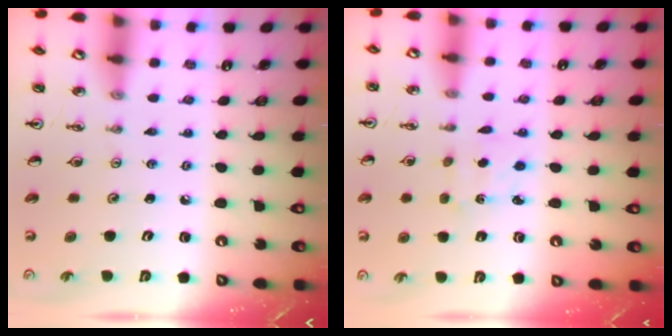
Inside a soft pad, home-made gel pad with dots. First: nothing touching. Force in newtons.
{"total": 2.6, "press": 2.5, "slide": 0.3}